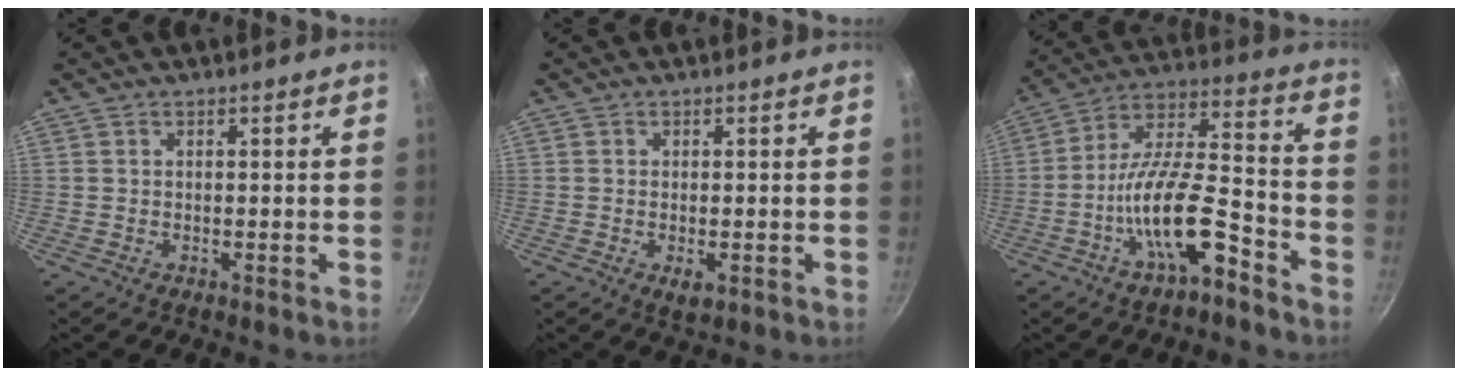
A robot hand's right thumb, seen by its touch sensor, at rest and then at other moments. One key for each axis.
{"total": 2.3, "fx": -0.6, "fy": 1.2, "fz": 1.9, "tx": -0.032, "ty": -0.007, "tz": -0.009}
{"total": 15.8, "fx": -8.0, "fy": 5.4, "fz": 12.5, "tx": -0.206, "ty": 0.063, "tz": -0.148}